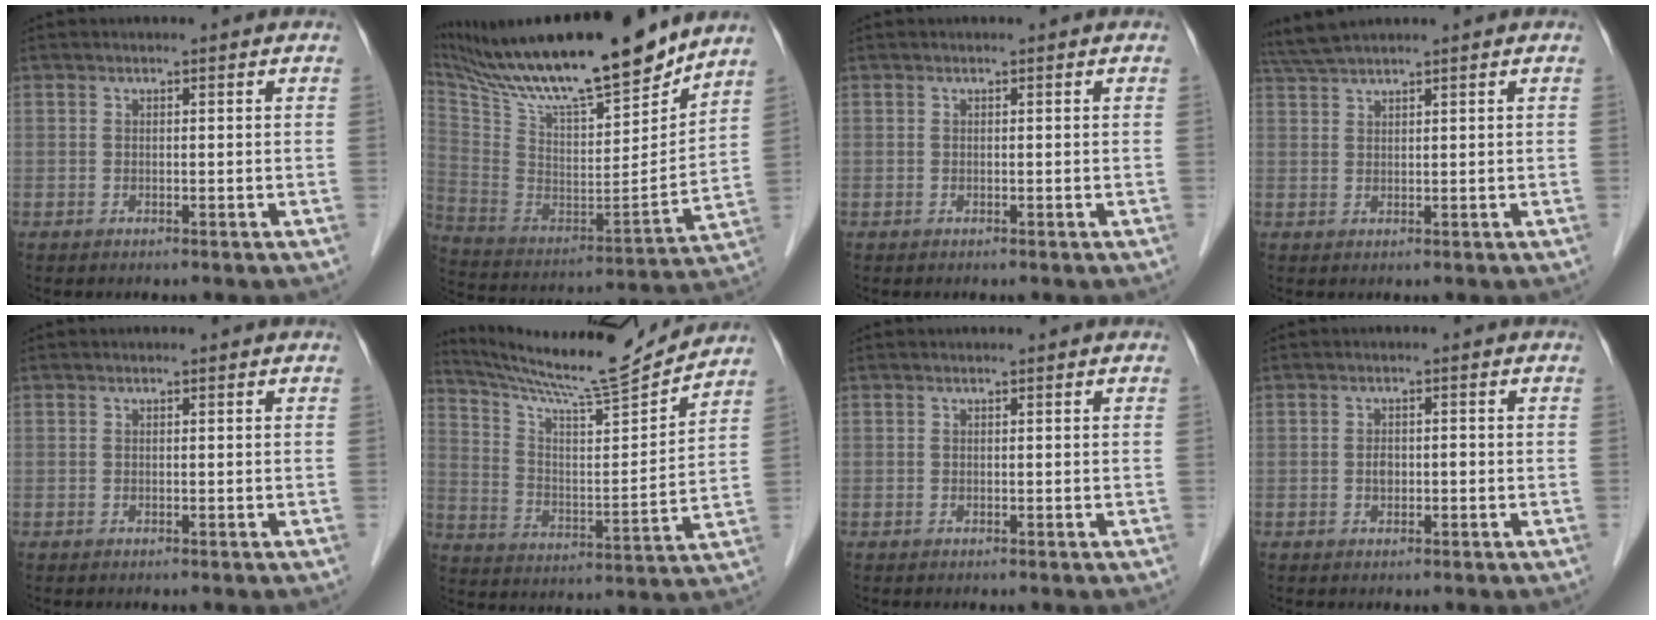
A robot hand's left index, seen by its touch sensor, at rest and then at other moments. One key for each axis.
{"total": 26.2, "fx": 22.0, "fy": 3.4, "fz": 13.7, "tx": -0.258, "ty": -0.012, "tz": 0.362}
{"total": 0.0}
{"total": 3.7, "fx": 3.4, "fy": -0.5, "fz": 1.3, "tx": -0.034, "ty": 0.022, "tz": 0.074}
{"total": 0.0}
{"total": 16.6, "fx": 15.9, "fy": -0.8, "fz": 4.7, "tx": -0.096, "ty": -0.026, "tz": 0.258}
{"total": 0.0}
{"total": 1.5, "fx": -0.3, "fy": 0.9, "fz": 1.2, "tx": -0.021, "ty": 0.003, "tz": -0.003}